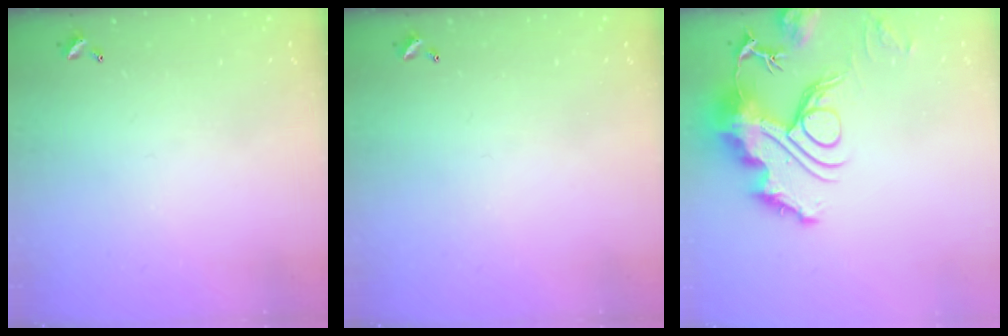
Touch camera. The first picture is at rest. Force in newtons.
{"total": 0.0}
{"total": 15.8, "press": 15.7, "slide": 1.8}